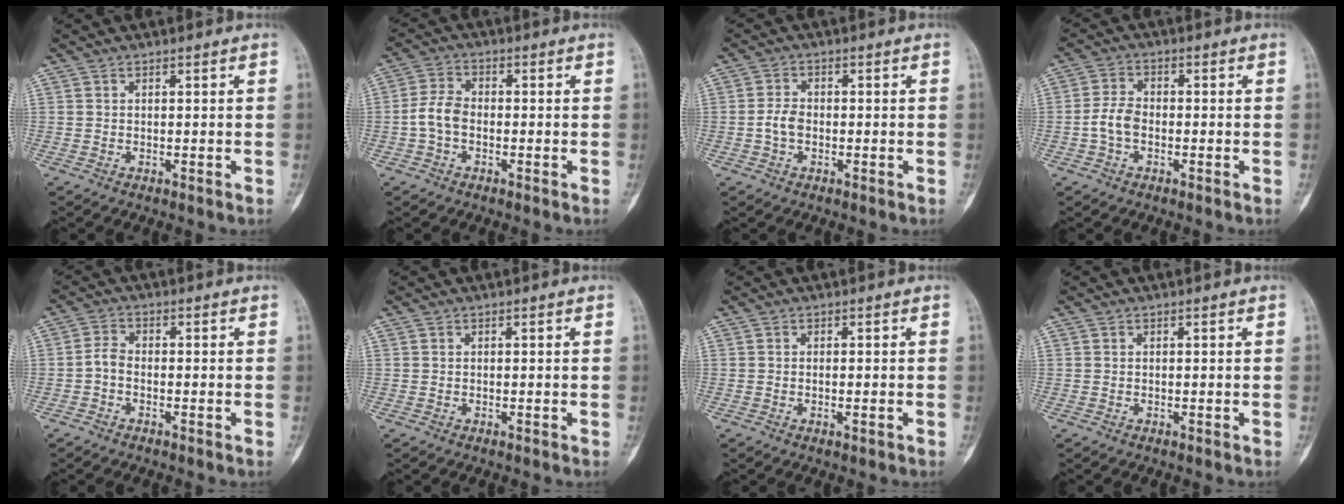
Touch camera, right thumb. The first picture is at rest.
{"total": 5.1, "force": [-1.2, 3.3, 3.6], "torque": [-0.074, 0.017, -0.031]}
{"total": 3.2, "force": [-0.7, 2.2, 2.3], "torque": [-0.043, 0.010, -0.019]}
{"total": 4.6, "force": [-1.3, 2.9, 3.3], "torque": [-0.067, 0.015, -0.030]}
{"total": 2.6, "force": [-1.0, 1.6, 1.8], "torque": [-0.036, 0.012, -0.028]}
{"total": 0.0}
{"total": 1.2, "force": [-0.4, 0.3, 1.1], "torque": [-0.017, 0.004, -0.004]}
{"total": 0.0}